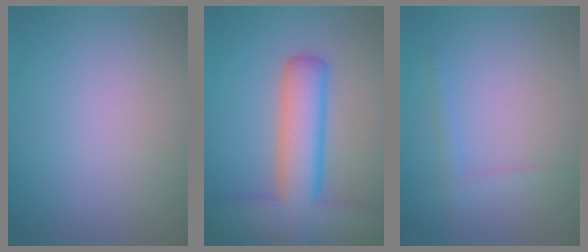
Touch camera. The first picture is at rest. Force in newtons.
{"total": 8.1, "press": 8.1, "slide": 0.5}
{"total": 1.2, "press": 1.2, "slide": 0.1}